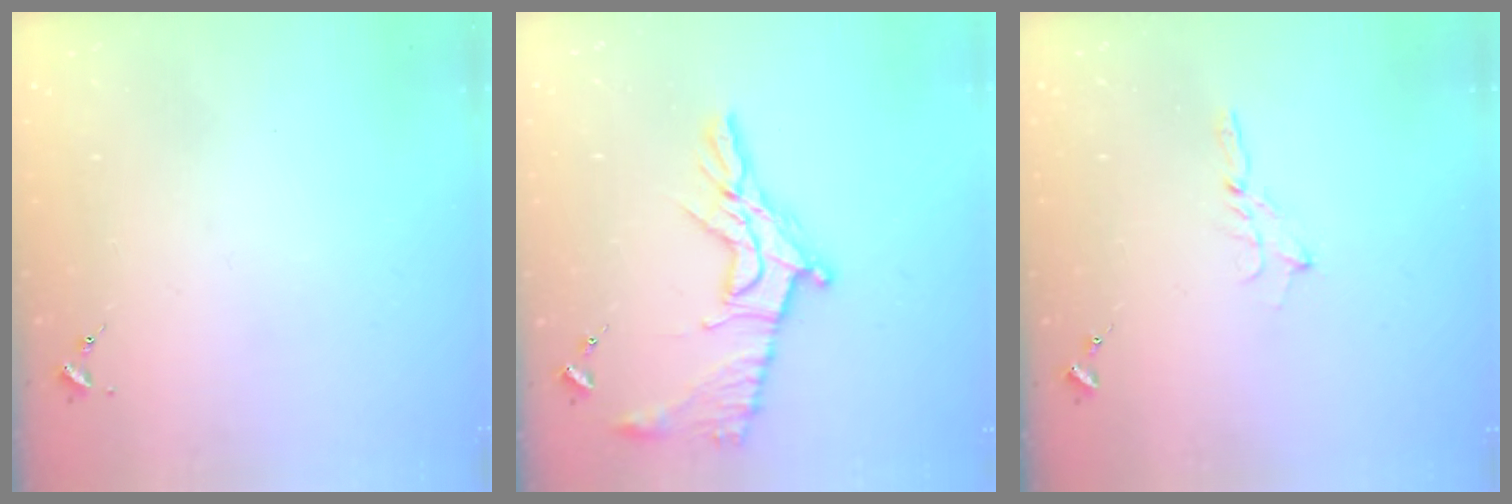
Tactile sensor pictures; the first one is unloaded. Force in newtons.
{"total": 13.9, "press": 13.8, "slide": 0.9}
{"total": 2.3, "press": 2.3, "slide": 0.2}